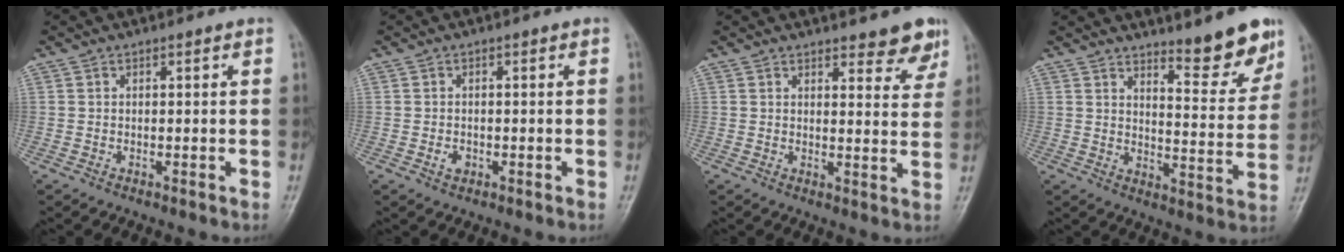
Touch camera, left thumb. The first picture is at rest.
{"total": 1.6, "force": [-0.6, 1.3, 0.9], "torque": [-0.011, 0.002, -0.008]}
{"total": 6.2, "force": [5.0, 2.1, 3.0], "torque": [-0.007, -0.032, 0.053]}
{"total": 10.3, "force": [7.9, 2.1, 6.2], "torque": [-0.055, -0.066, 0.118]}